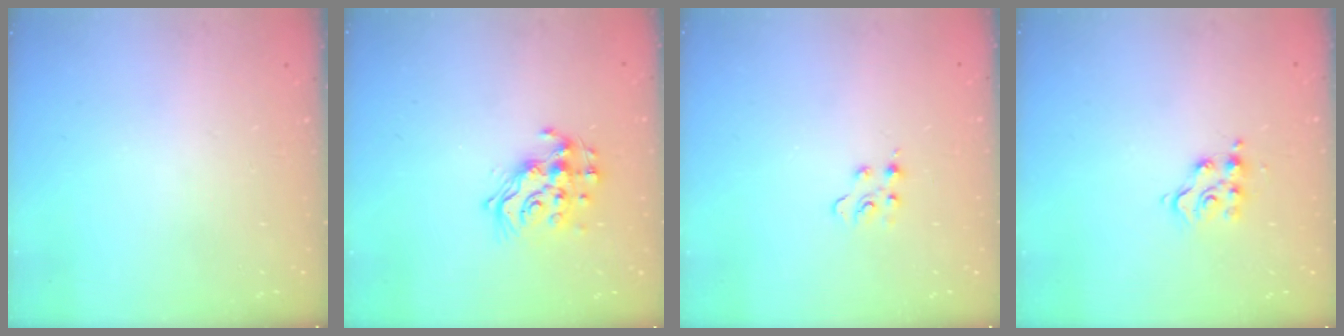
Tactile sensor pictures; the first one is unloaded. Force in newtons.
{"total": 13.5, "press": 13.5, "slide": 1.3}
{"total": 4.4, "press": 4.3, "slide": 0.5}
{"total": 7.8, "press": 7.8, "slide": 0.5}